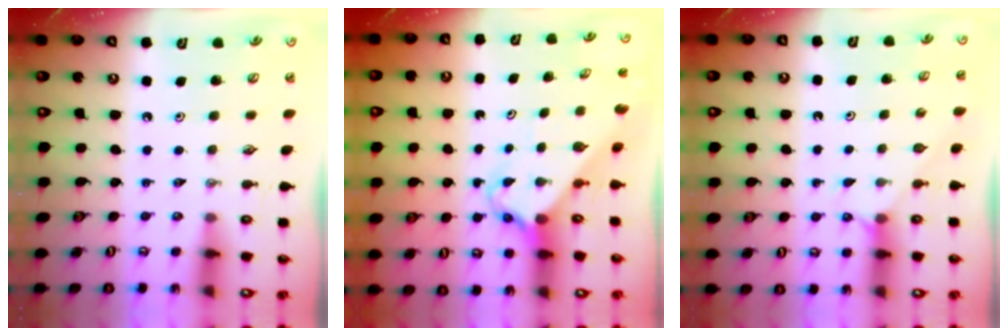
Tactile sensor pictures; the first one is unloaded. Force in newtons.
{"total": 2.7, "press": 2.7, "slide": 0.2}
{"total": 4.4, "press": 4.4, "slide": 0.4}